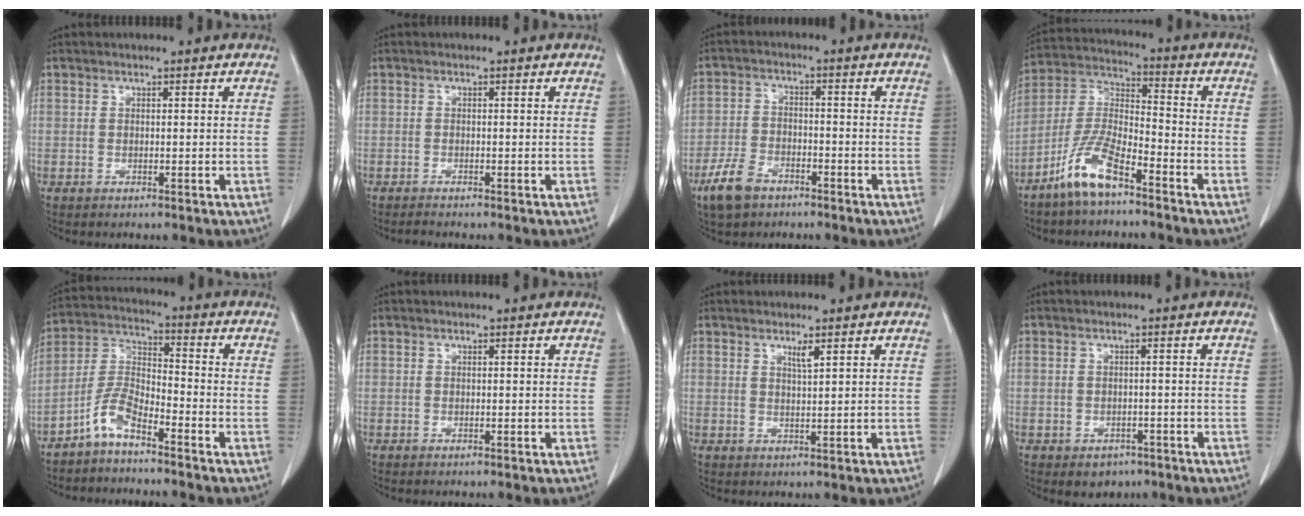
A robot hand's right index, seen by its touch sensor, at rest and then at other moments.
{"total": 0.8, "force": [-0.7, -0.1, 0.1], "torque": [-0.007, -0.004, -0.013]}
{"total": 6.5, "force": [-4.3, 3.5, 3.4], "torque": [-0.076, 0.000, -0.079]}
{"total": 9.9, "force": [-6.8, 2.3, 6.8], "torque": [-0.150, -0.006, -0.137]}
{"total": 6.2, "force": [-4.5, 1.5, 3.9], "torque": [-0.093, 0.003, -0.097]}
{"total": 0.0}
{"total": 1.6, "force": [1.1, -0.1, 1.2], "torque": [-0.023, -0.006, 0.020]}
{"total": 3.2, "force": [-2.0, 2.3, 0.9], "torque": [-0.007, 0.006, -0.017]}